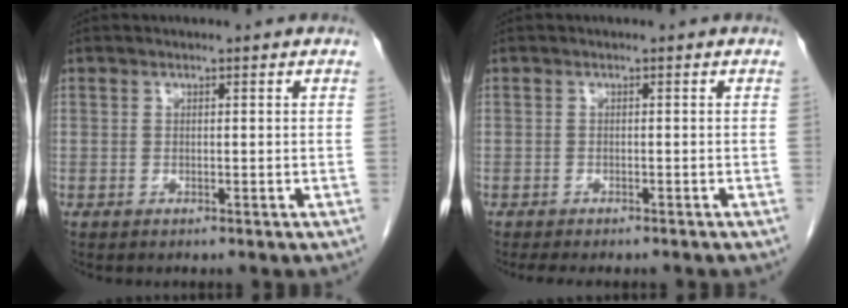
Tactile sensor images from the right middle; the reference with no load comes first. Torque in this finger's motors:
{"motor_torque": [0.76, -0.59, 0.03, 0.01]}